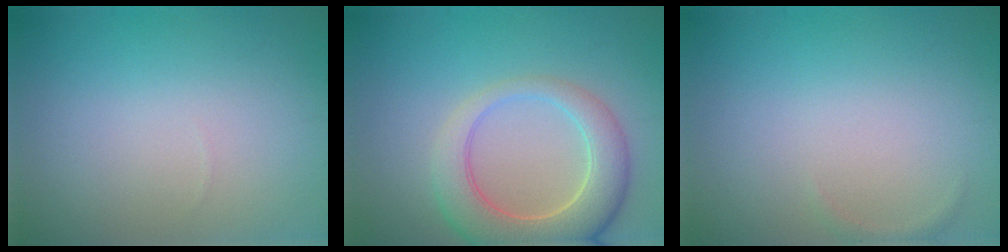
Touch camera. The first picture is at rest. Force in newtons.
{"total": 6.4, "press": 6.3, "slide": 0.9}
{"total": 0.5, "press": 0.5, "slide": 0.1}